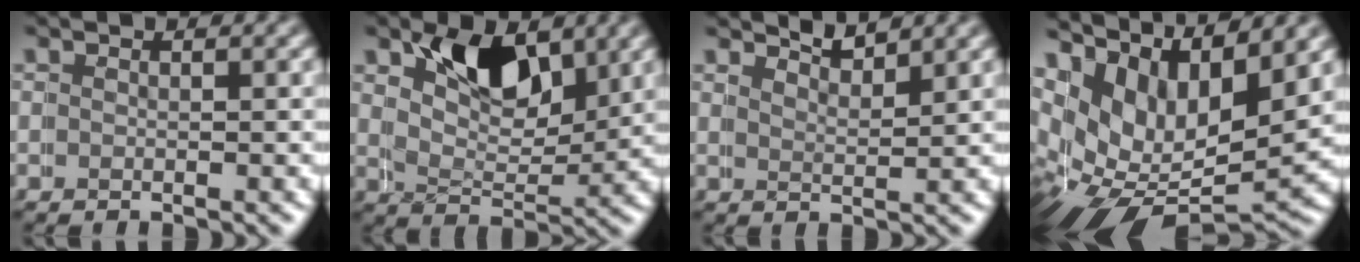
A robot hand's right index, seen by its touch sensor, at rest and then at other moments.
{"total": 5.9, "force": [4.0, 3.0, 3.0], "torque": [-0.061, -0.014, 0.073]}
{"total": 2.8, "force": [2.6, -0.8, 0.1], "torque": [-0.007, -0.004, 0.045]}
{"total": 10.4, "force": [-0.9, 7.6, 6.9], "torque": [-0.168, -0.059, 0.012]}